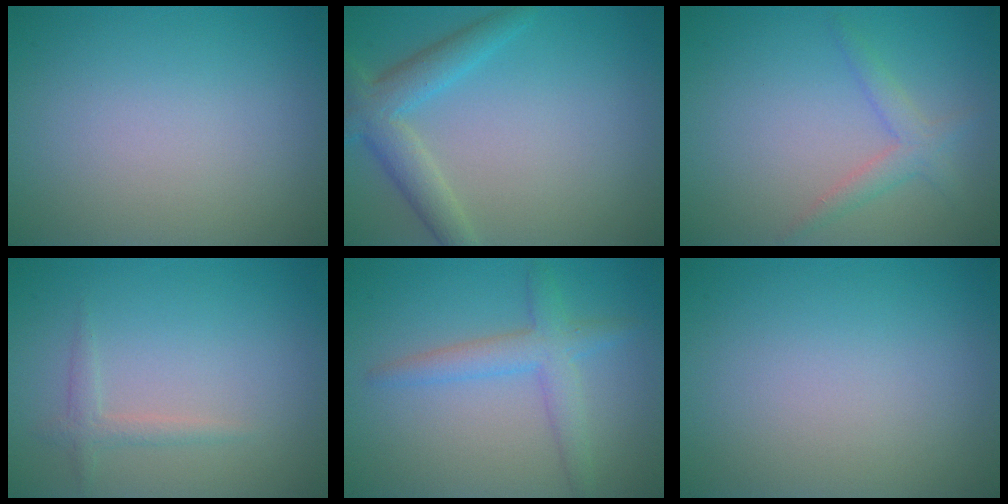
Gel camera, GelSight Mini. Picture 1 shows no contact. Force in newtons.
{"total": 4.0, "press": 4.0, "slide": 0.2}
{"total": 2.0, "press": 2.0, "slide": 0.2}
{"total": 1.3, "press": 1.3, "slide": 0.1}
{"total": 2.6, "press": 2.6, "slide": 0.2}
{"total": 0.0}